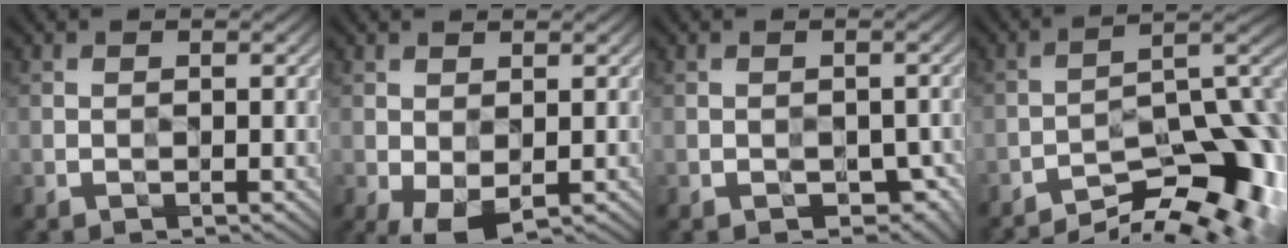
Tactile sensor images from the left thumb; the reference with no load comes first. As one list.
[{"total": 4.9, "force": [-1.3, 2.9, 3.7], "torque": [-0.078, -0.005, -0.025]}, {"total": 5.6, "force": [-2.9, 4.0, 2.6], "torque": [-0.016, -0.001, -0.027]}, {"total": 13.8, "force": [-9.8, 4.4, 8.8], "torque": [-0.126, 0.012, -0.141]}]